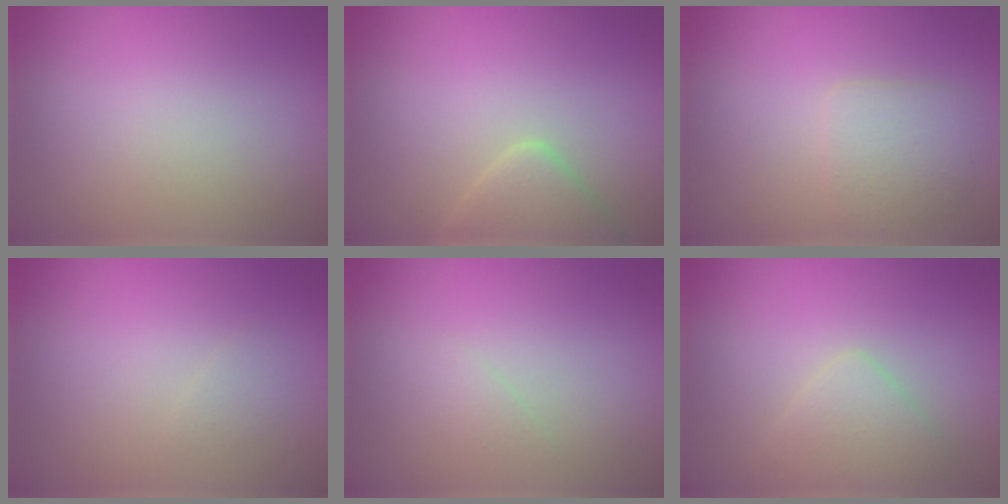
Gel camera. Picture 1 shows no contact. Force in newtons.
{"total": 2.8, "press": 2.8, "slide": 0.1}
{"total": 2.5, "press": 2.5, "slide": 0.1}
{"total": 0.7, "press": 0.7, "slide": 0.0}
{"total": 0.8, "press": 0.8, "slide": 0.0}
{"total": 2.3, "press": 2.3, "slide": 0.1}